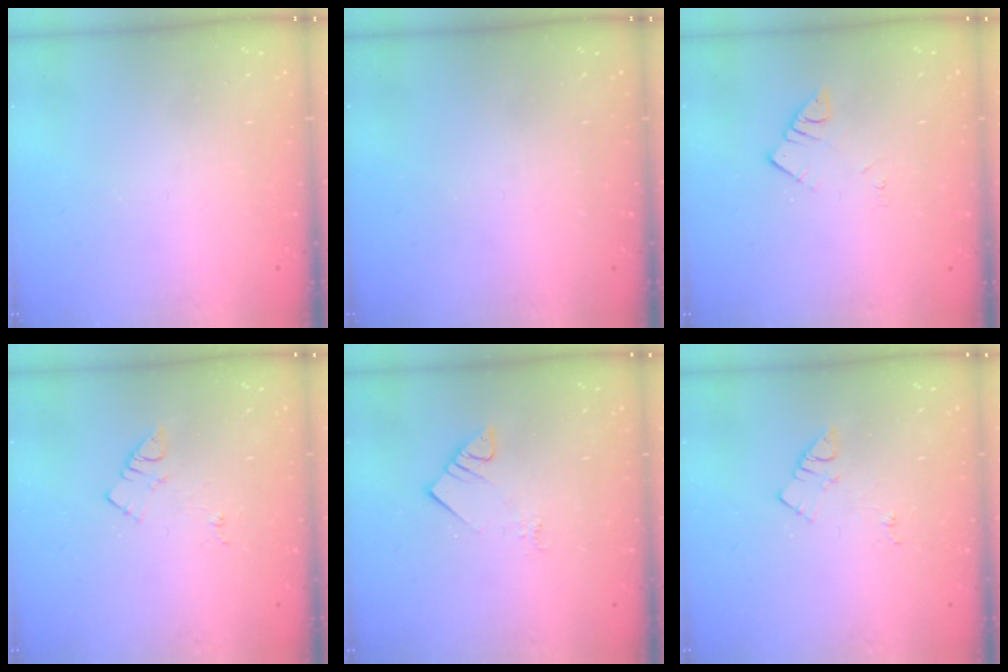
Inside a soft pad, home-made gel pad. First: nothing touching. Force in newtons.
{"total": 0.0}
{"total": 3.5, "press": 3.5, "slide": 0.2}
{"total": 7.2, "press": 7.2, "slide": 0.6}
{"total": 4.7, "press": 4.7, "slide": 0.4}
{"total": 7.2, "press": 7.2, "slide": 0.6}